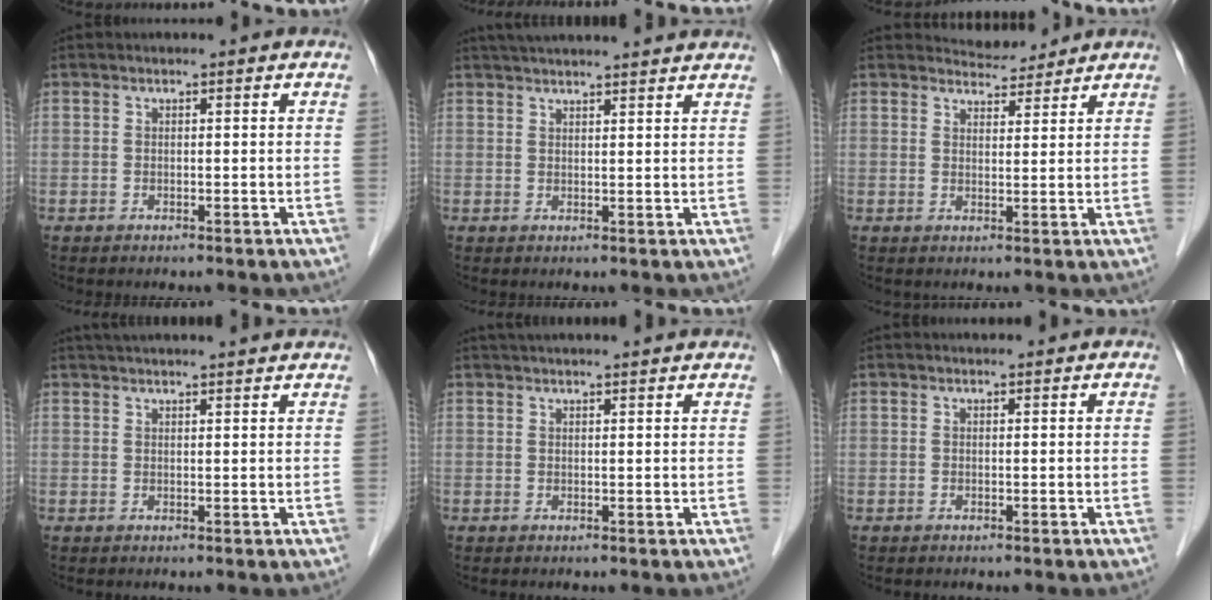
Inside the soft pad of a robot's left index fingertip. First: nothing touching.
{"total": 13.6, "force": [12.4, 0.5, 5.4], "torque": [-0.087, 0.036, 0.165]}
{"total": 3.2, "force": [3.1, 0.5, -0.4], "torque": [-0.002, -0.001, 0.051]}
{"total": 11.3, "force": [10.3, 0.3, 4.6], "torque": [-0.070, 0.032, 0.131]}
{"total": 9.3, "force": [8.5, 0.0, 3.8], "torque": [-0.055, 0.034, 0.103]}
{"total": 0.6, "force": [0.6, 0.1, 0.1], "torque": [-0.010, 0.007, 0.009]}